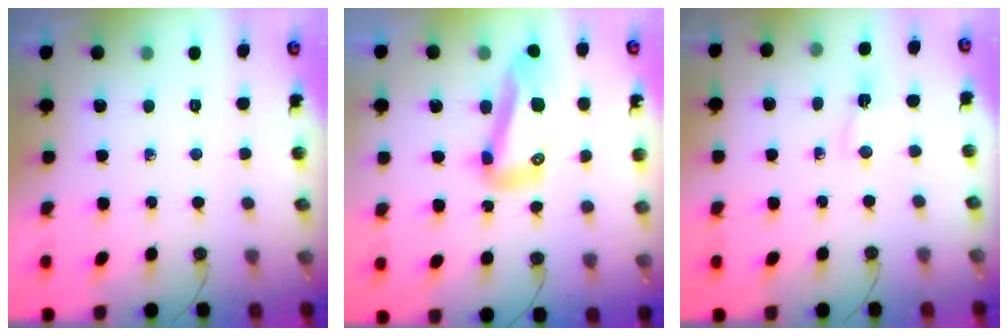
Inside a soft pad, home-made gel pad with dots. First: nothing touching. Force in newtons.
{"total": 13.6, "press": 13.5, "slide": 1.4}
{"total": 2.1, "press": 2.1, "slide": 0.4}